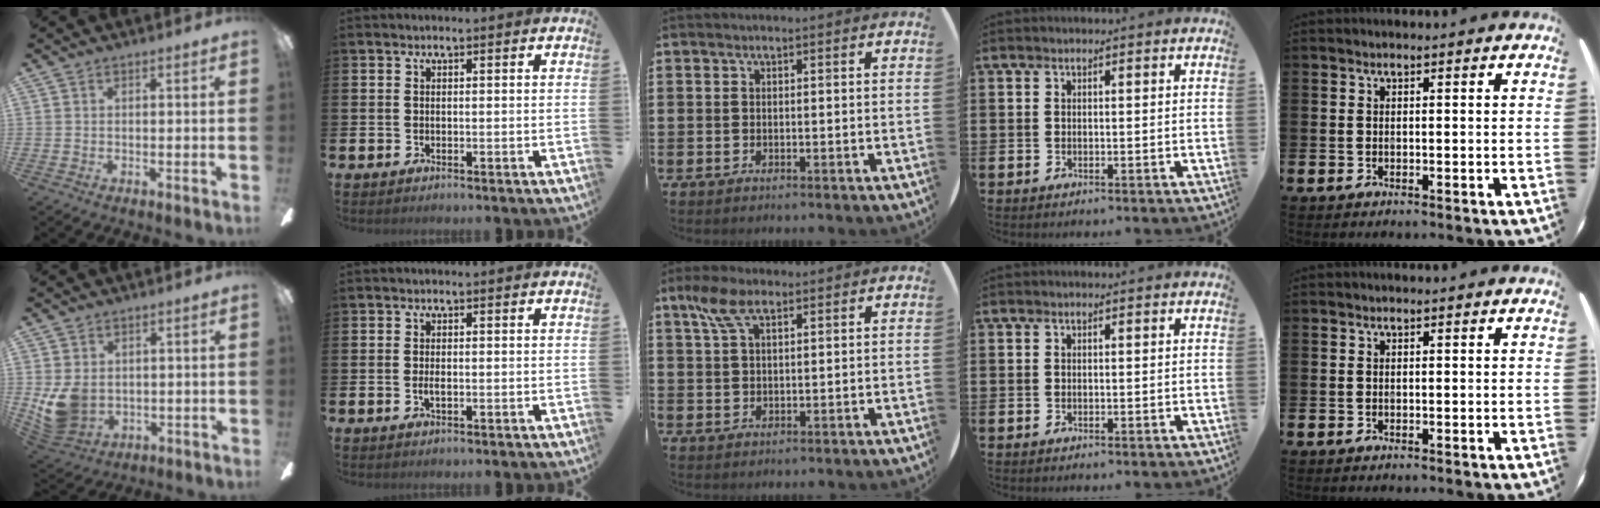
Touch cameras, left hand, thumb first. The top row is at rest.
{"thumb": {"total": 7.8, "force": [0.6, 6.2, 4.8], "torque": [-0.120, -0.008, 0.014]}, "index": {"total": 1.2, "force": [-0.2, 0.4, 1.1], "torque": [-0.026, 0.003, -0.002]}, "middle": {"total": 5.3, "force": [2.9, 2.3, 3.9], "torque": [-0.085, 0.008, 0.053]}}